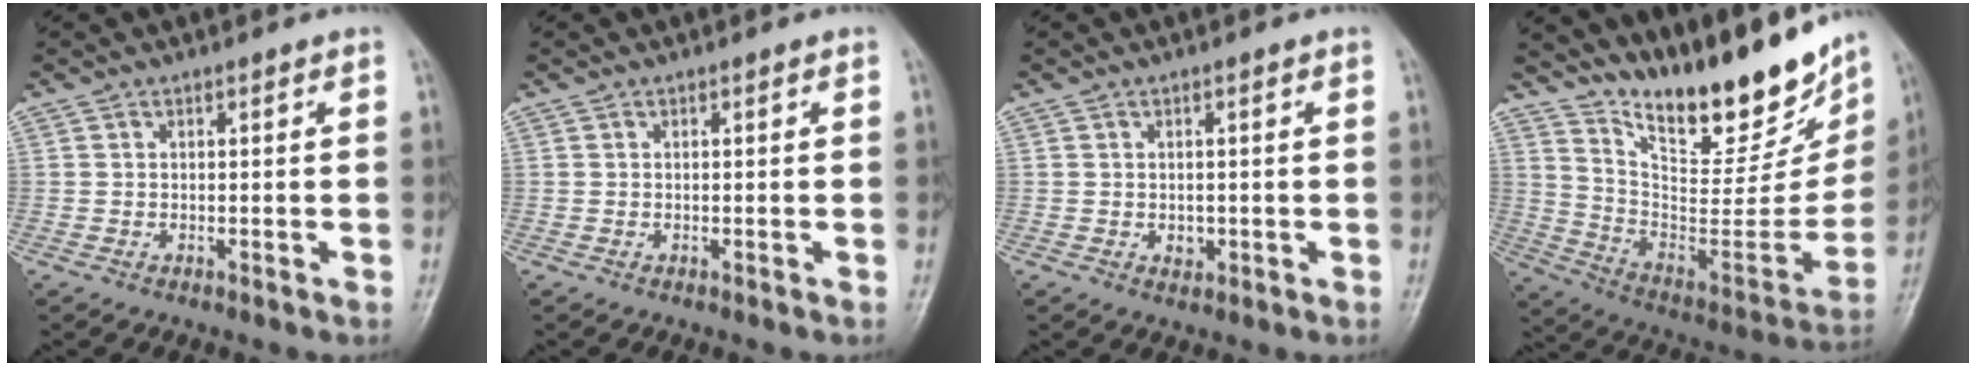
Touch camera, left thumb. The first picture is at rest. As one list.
[{"total": 0.0}, {"total": 1.6, "force": [-0.1, 1.3, 0.9], "torque": [-0.010, -0.001, 0.003]}, {"total": 25.2, "force": [19.3, 8.2, 14.0], "torque": [-0.178, -0.105, 0.307]}]